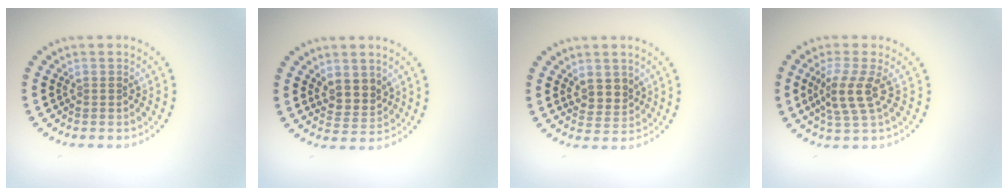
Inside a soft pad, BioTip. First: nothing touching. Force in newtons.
{"total": 2.7, "press": 2.3, "slide": 1.3}
{"total": 2.3, "press": 2.2, "slide": 0.9}
{"total": 3.2, "press": 2.7, "slide": 1.7}